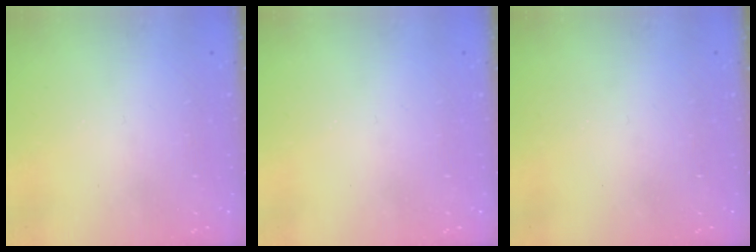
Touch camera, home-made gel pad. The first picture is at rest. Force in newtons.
{"total": 0.0}
{"total": 0.0}